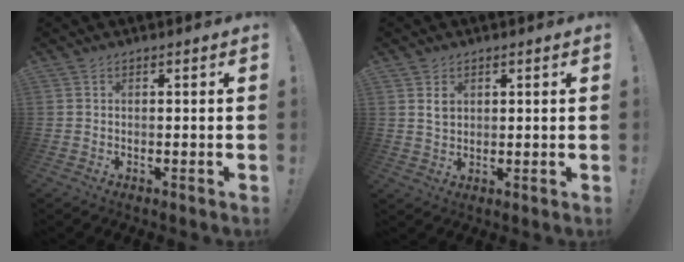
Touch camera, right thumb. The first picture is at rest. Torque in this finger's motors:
{"motor_torque": [-0.15, 0.19, -0.06, 0.08, 0.00]}